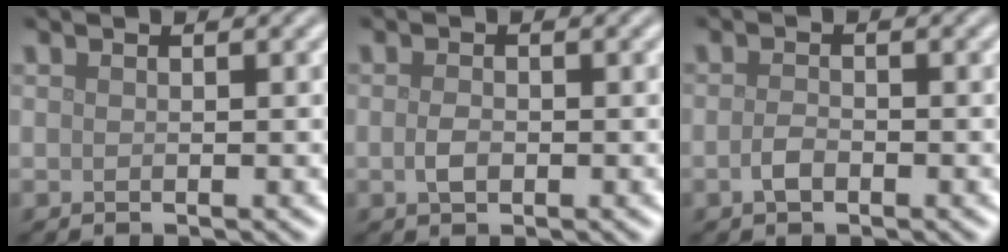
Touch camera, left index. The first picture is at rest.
{"total": 1.4, "force": [-0.3, 0.8, 1.1], "torque": [-0.024, 0.000, -0.007]}
{"total": 1.4, "force": [-0.7, 0.7, 1.0], "torque": [-0.023, 0.000, -0.016]}